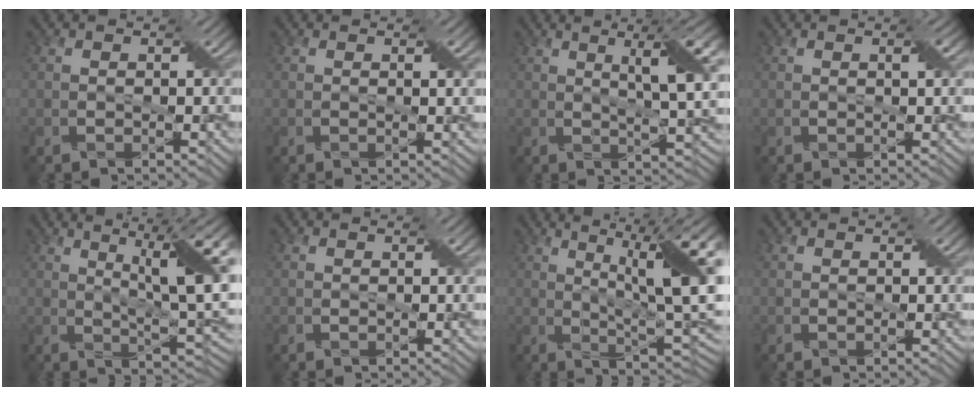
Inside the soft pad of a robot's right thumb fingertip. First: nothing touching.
{"total": 1.3, "force": [0.4, 0.1, 1.2], "torque": [-0.018, 0.002, 0.007]}
{"total": 8.3, "force": [2.6, 1.4, 7.8], "torque": [-0.122, 0.013, 0.043]}
{"total": 0.8, "force": [0.3, 0.0, 0.8], "torque": [-0.015, 0.003, 0.004]}
{"total": 13.5, "force": [4.4, 3.1, 12.4], "torque": [-0.181, 0.019, 0.073]}
{"total": 0.0}
{"total": 15.2, "force": [4.6, 4.0, 13.9], "torque": [-0.194, 0.025, 0.074]}
{"total": 0.0}